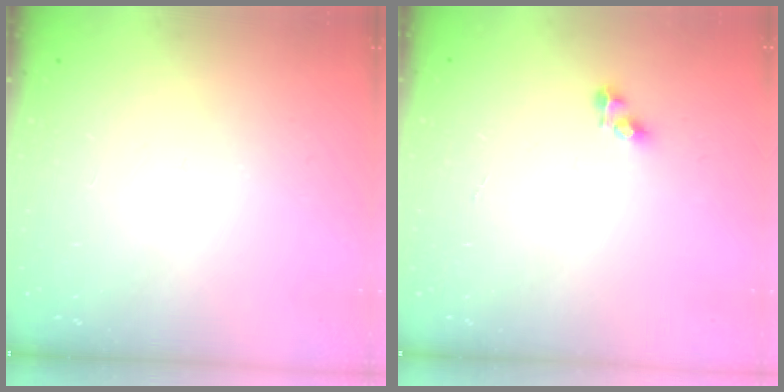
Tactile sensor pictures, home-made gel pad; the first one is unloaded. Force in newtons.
{"total": 3.4, "press": 3.4, "slide": 0.4}